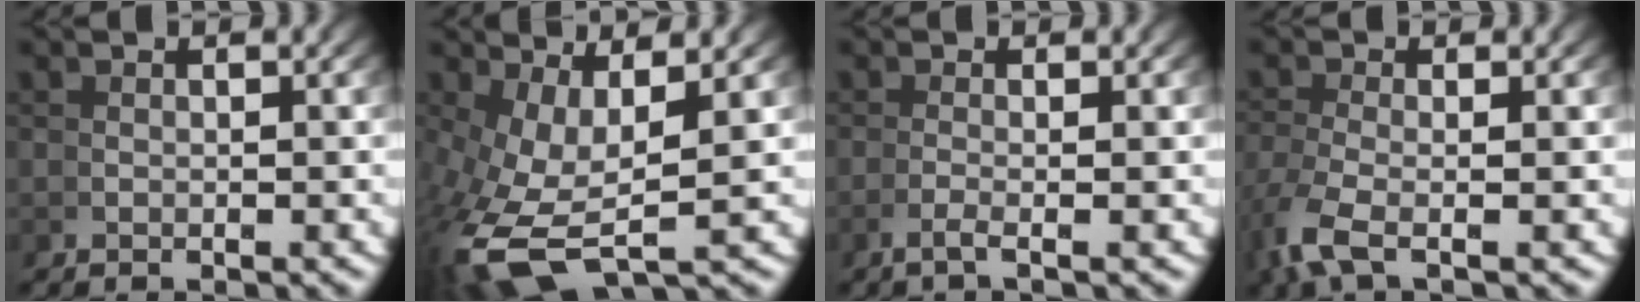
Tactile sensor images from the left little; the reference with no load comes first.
{"total": 6.7, "force": [-1.8, 2.9, 5.7], "torque": [-0.153, -0.052, 0.001]}
{"total": 1.4, "force": [-0.5, -0.4, 1.2], "torque": [-0.039, -0.008, -0.011]}
{"total": 2.4, "force": [-0.7, 0.5, 2.2], "torque": [-0.069, -0.016, -0.004]}